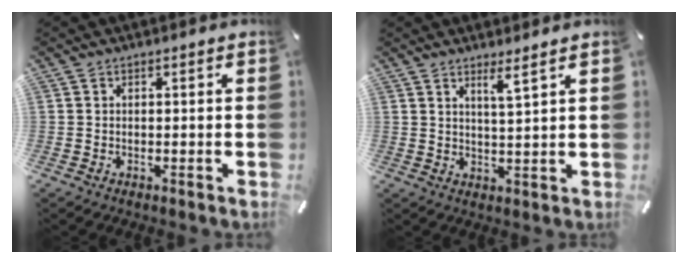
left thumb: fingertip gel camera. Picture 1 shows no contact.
{"total": 4.1, "force": [3.0, -0.5, 2.8], "torque": [-0.061, -0.011, 0.051]}